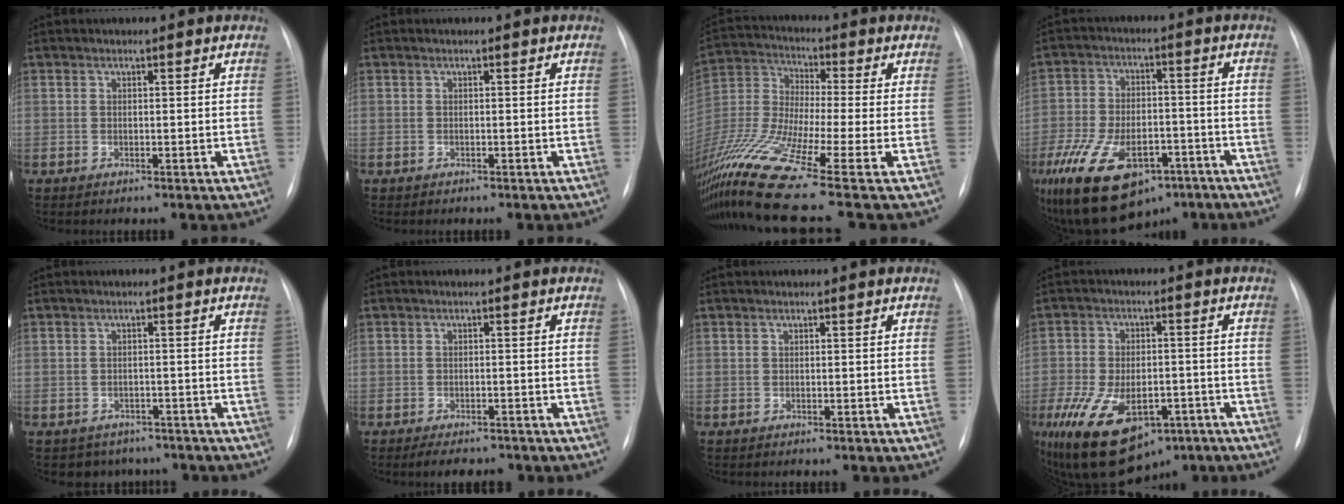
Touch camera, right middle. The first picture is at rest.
{"total": 0.0}
{"total": 17.8, "force": [-10.7, -0.6, 14.2], "torque": [-0.325, -0.034, -0.202]}
{"total": 19.2, "force": [-10.9, 9.9, 12.3], "torque": [-0.267, -0.008, -0.172]}
{"total": 5.2, "force": [-4.2, 3.1, 0.0], "torque": [0.007, 0.013, -0.048]}
{"total": 4.3, "force": [-3.6, 1.6, 1.7], "torque": [-0.024, -0.004, -0.047]}
{"total": 0.0}
{"total": 18.0, "force": [-9.0, 10.1, 11.9], "torque": [-0.256, -0.010, -0.129]}